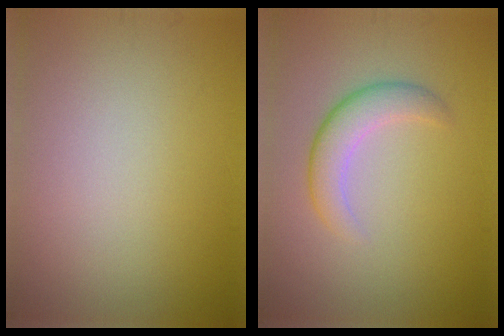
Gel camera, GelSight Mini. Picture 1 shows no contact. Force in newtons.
{"total": 3.3, "press": 3.3, "slide": 0.0}